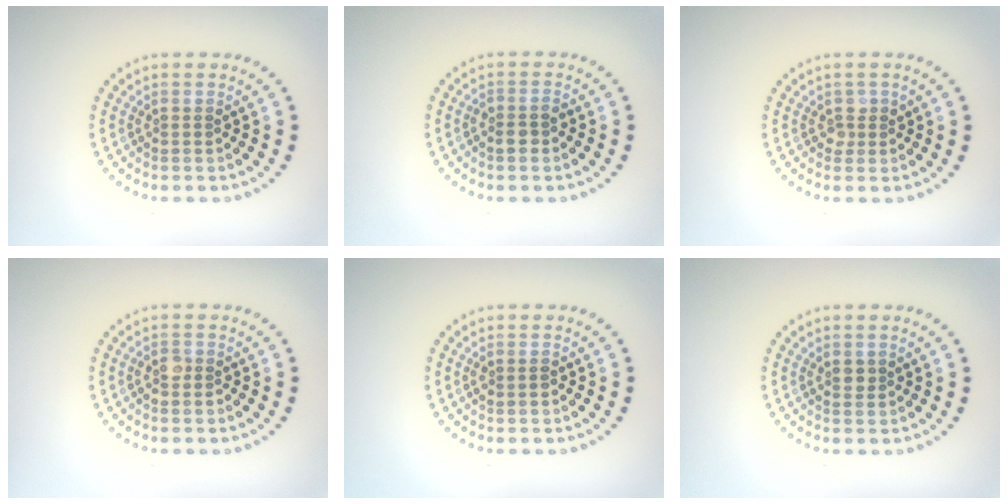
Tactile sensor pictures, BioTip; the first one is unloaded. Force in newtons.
{"total": 1.5, "press": 1.4, "slide": 0.5}
{"total": 1.2, "press": 1.1, "slide": 0.4}
{"total": 1.0, "press": 0.9, "slide": 0.5}
{"total": 0.8, "press": 0.8, "slide": 0.0}
{"total": 1.0, "press": 1.0, "slide": 0.3}